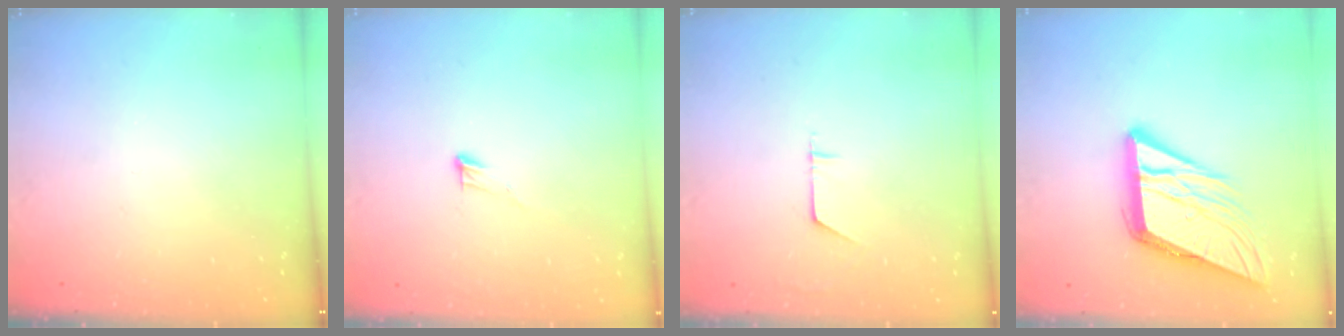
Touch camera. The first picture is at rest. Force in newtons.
{"total": 3.7, "press": 3.7, "slide": 0.3}
{"total": 5.7, "press": 5.7, "slide": 0.5}
{"total": 15.2, "press": 15.0, "slide": 2.6}